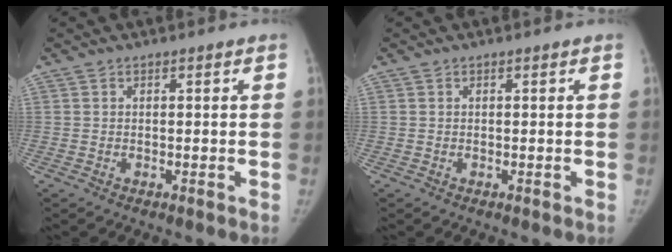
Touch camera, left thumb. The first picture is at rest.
{"total": 0.0}